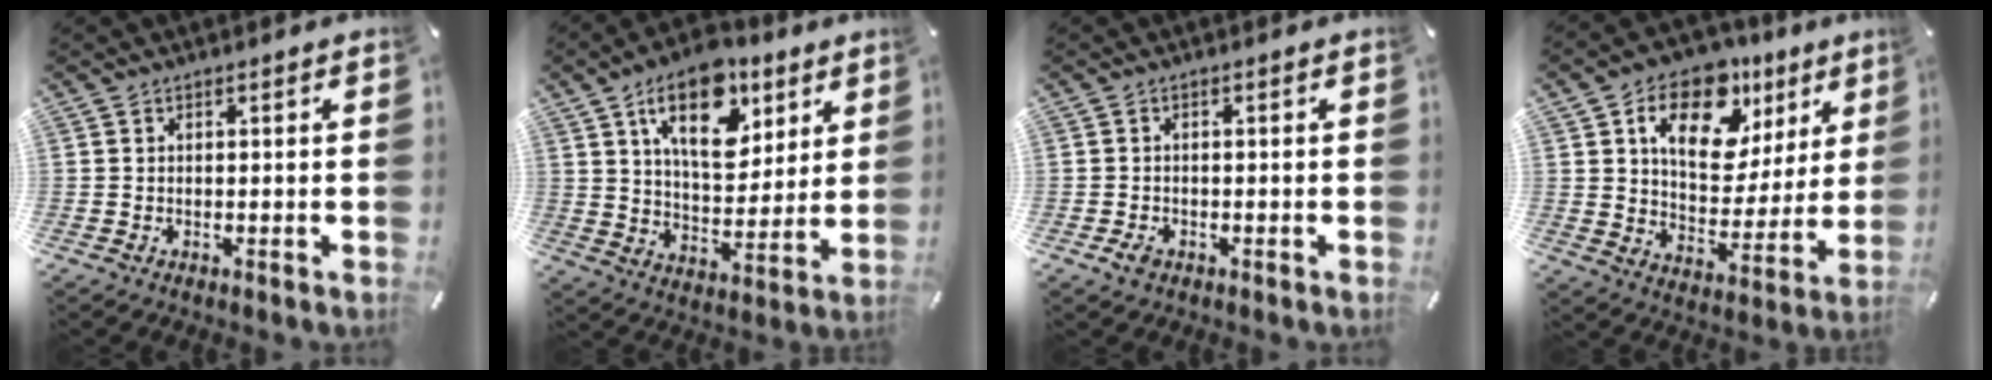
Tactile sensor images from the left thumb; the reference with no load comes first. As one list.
[{"total": 17.7, "force": [9.5, 9.8, 11.2], "torque": [-0.171, -0.034, 0.163]}, {"total": 1.8, "force": [-0.9, 1.3, 1.0], "torque": [-0.026, 0.001, -0.019]}, {"total": 16.2, "force": [8.9, 10.1, 8.9], "torque": [-0.138, -0.044, 0.155]}]